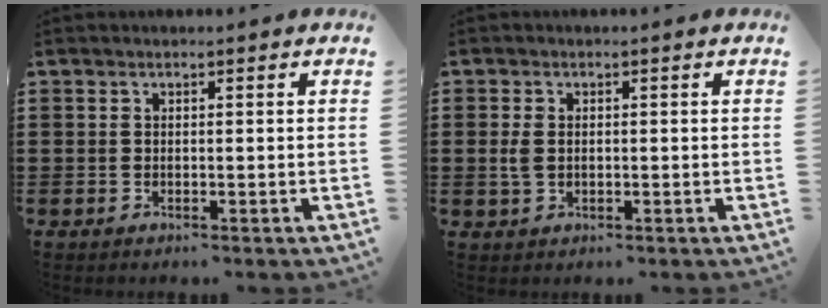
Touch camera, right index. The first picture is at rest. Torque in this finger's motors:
{"motor_torque": [2.14, 0.00, 0.04, 0.04]}